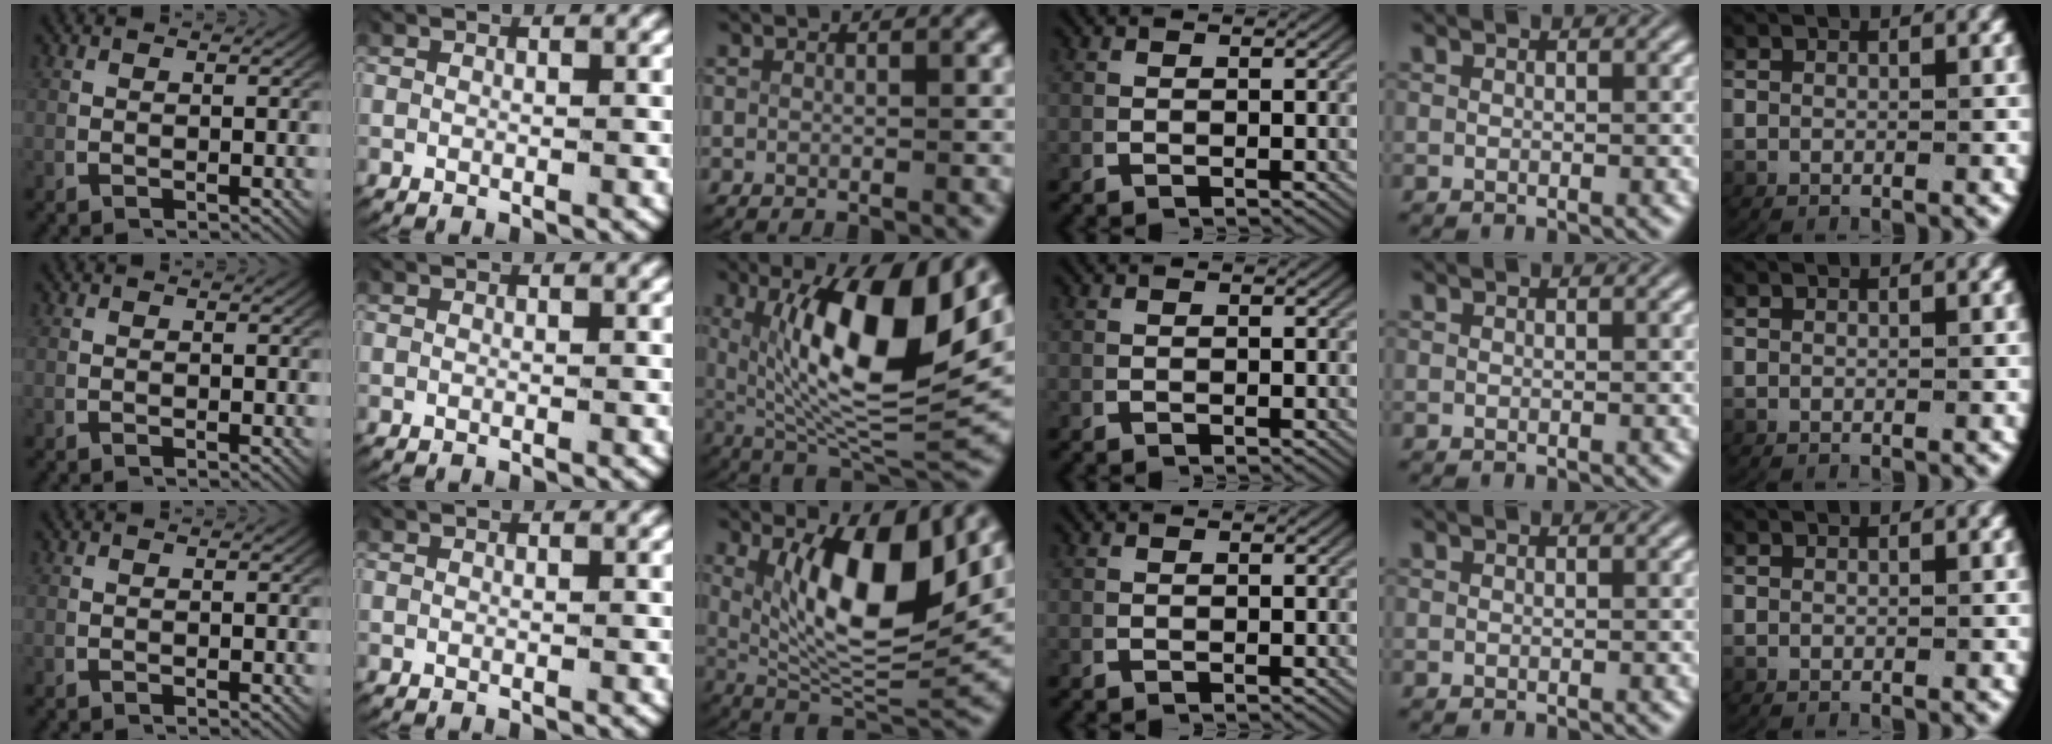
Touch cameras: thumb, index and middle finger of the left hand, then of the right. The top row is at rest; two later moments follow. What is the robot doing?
{"motion": "lift_and_place", "object": "plastic wrap"}